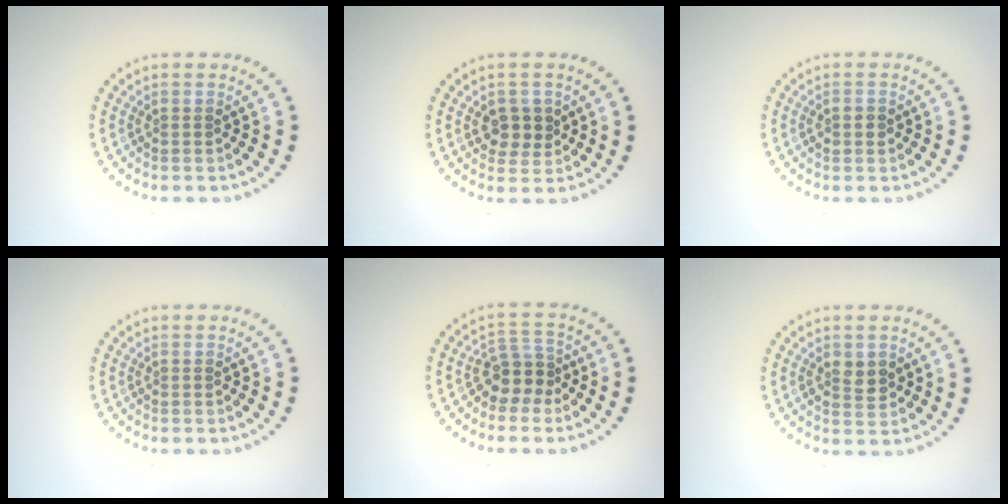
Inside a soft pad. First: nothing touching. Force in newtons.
{"total": 2.4, "press": 2.3, "slide": 0.7}
{"total": 1.5, "press": 1.5, "slide": 0.2}
{"total": 0.0}
{"total": 2.8, "press": 2.3, "slide": 1.6}
{"total": 2.2, "press": 2.2, "slide": 0.2}